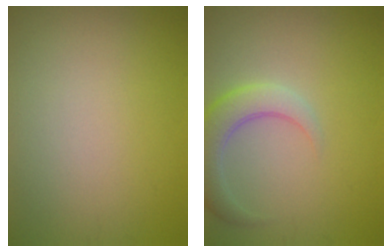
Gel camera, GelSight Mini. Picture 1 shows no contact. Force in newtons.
{"total": 4.1, "press": 4.1, "slide": 0.3}